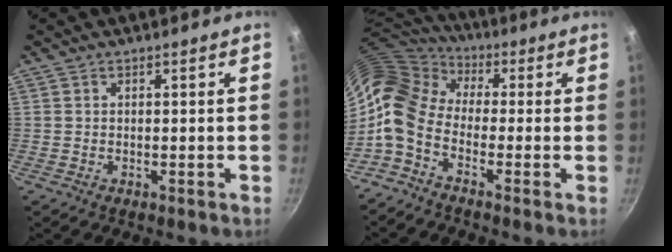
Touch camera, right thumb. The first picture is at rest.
{"total": 12.4, "force": [-1.2, 8.4, 9.1], "torque": [-0.168, 0.028, -0.046]}